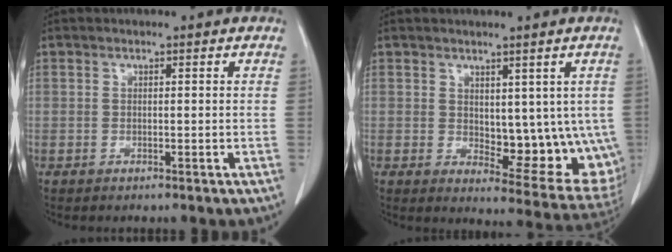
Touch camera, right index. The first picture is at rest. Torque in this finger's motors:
{"motor_torque": [0.78, 0.08, 0.14, 0.03]}